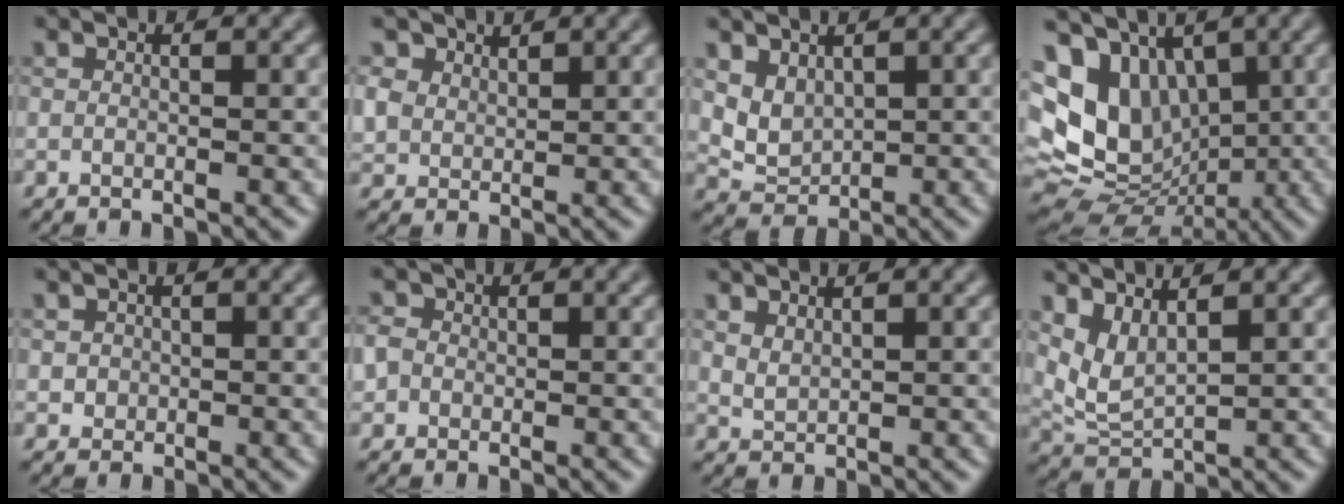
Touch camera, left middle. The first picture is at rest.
{"total": 3.2, "force": [2.2, 2.1, 0.9], "torque": [-0.038, -0.006, 0.054]}
{"total": 2.4, "force": [1.2, 1.8, 1.2], "torque": [-0.027, -0.007, 0.029]}
{"total": 9.7, "force": [1.9, 7.4, 6.0], "torque": [-0.117, -0.009, 0.036]}
{"total": 1.0, "force": [0.1, 0.9, 0.2], "torque": [0.006, -0.004, 0.004]}
{"total": 2.2, "force": [0.1, 2.0, 0.8], "torque": [-0.011, 0.011, -0.006]}
{"total": 1.3, "force": [1.1, 0.5, 0.5], "torque": [-0.018, -0.002, 0.026]}
{"total": 3.0, "force": [1.8, 1.2, 2.0], "torque": [-0.053, -0.008, 0.046]}